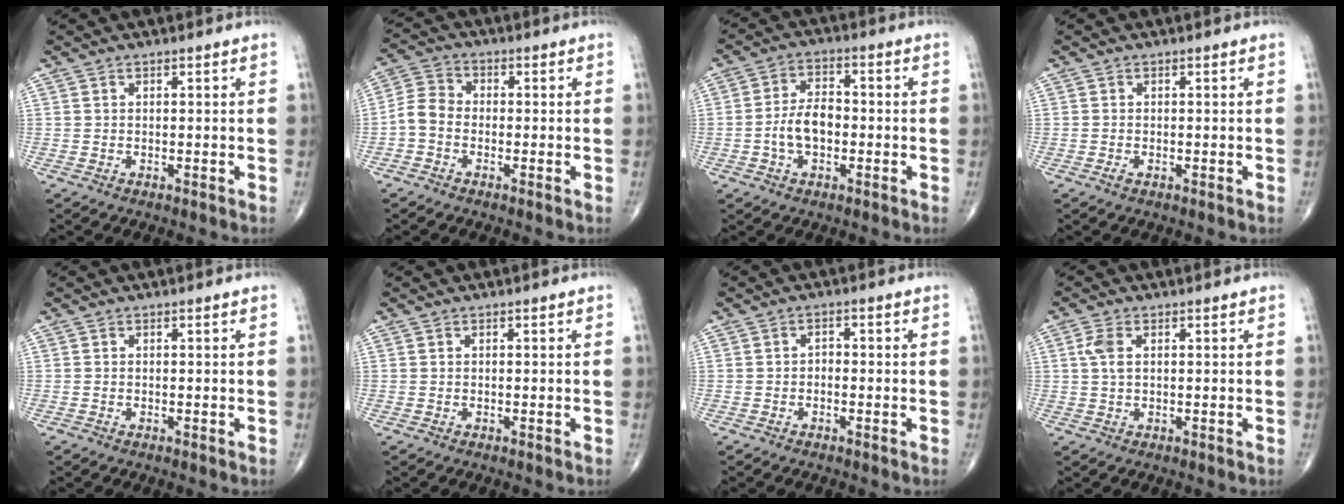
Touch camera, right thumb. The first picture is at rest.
{"total": 5.0, "force": [-1.5, 3.8, 2.9], "torque": [-0.048, 0.017, -0.045]}
{"total": 7.2, "force": [-1.5, 4.4, 5.5], "torque": [-0.096, 0.022, -0.034]}
{"total": 0.8, "force": [-0.4, 0.4, 0.5], "torque": [-0.015, -0.002, -0.009]}
{"total": 0.0}
{"total": 0.0}
{"total": 1.5, "force": [-0.4, 1.1, 1.0], "torque": [-0.006, 0.008, -0.012]}
{"total": 3.1, "force": [0.7, 1.6, 2.5], "torque": [-0.067, 0.008, 0.014]}